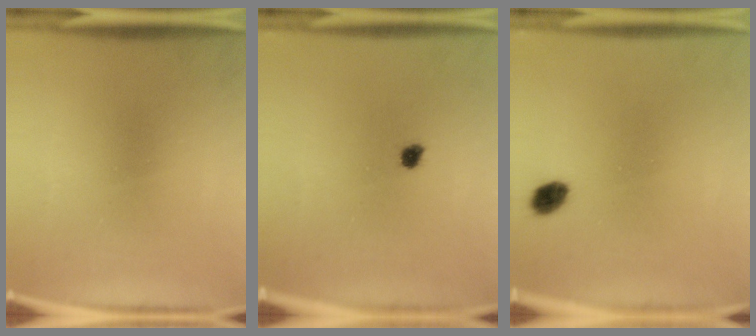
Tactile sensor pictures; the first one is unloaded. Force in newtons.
{"total": 1.8}
{"total": 3.1}